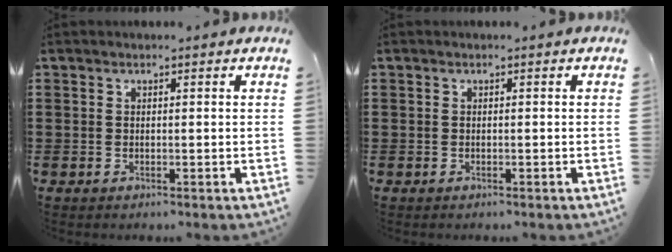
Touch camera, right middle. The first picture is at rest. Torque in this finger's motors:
{"motor_torque": [0.03, 0.03, 0.00, 0.01]}